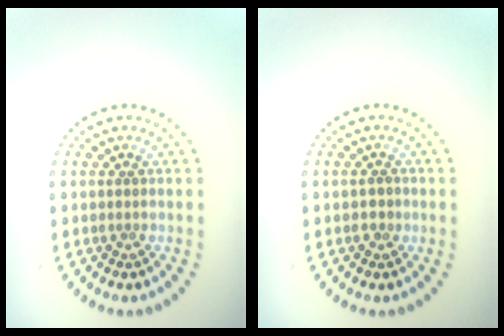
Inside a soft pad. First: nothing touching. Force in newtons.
{"total": 0.9, "press": 0.8, "slide": 0.3}